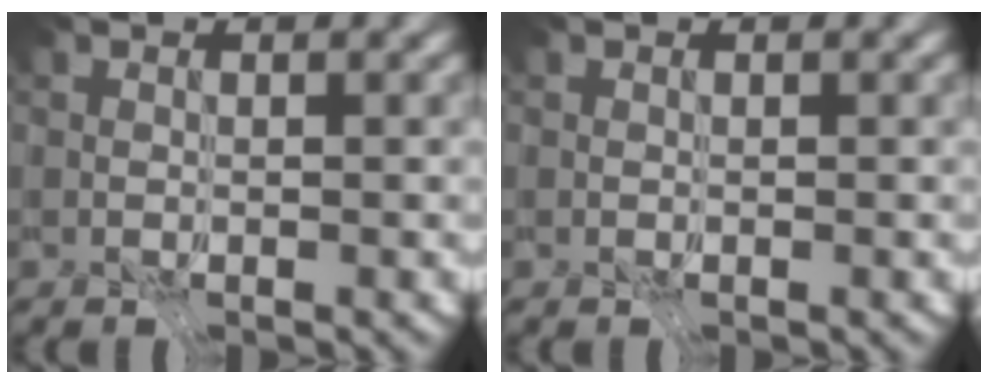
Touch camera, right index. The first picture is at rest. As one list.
[{"total": 0.0}]